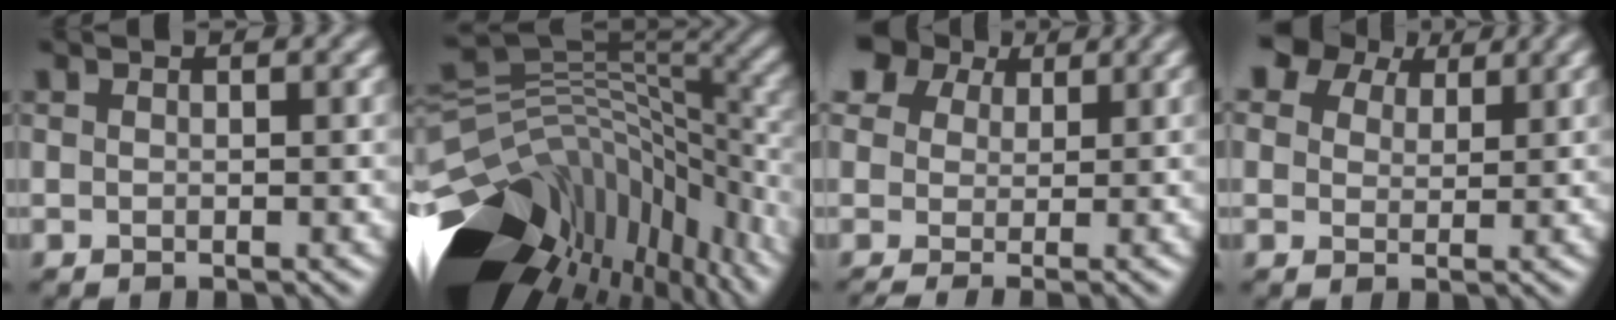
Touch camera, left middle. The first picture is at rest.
{"total": 18.1, "force": [-9.7, 9.4, 12.1], "torque": [-0.216, 0.020, -0.127]}
{"total": 4.7, "force": [1.5, 3.5, 2.7], "torque": [-0.050, 0.001, 0.025]}
{"total": 6.4, "force": [4.6, 3.8, 2.4], "torque": [-0.060, 0.004, 0.072]}